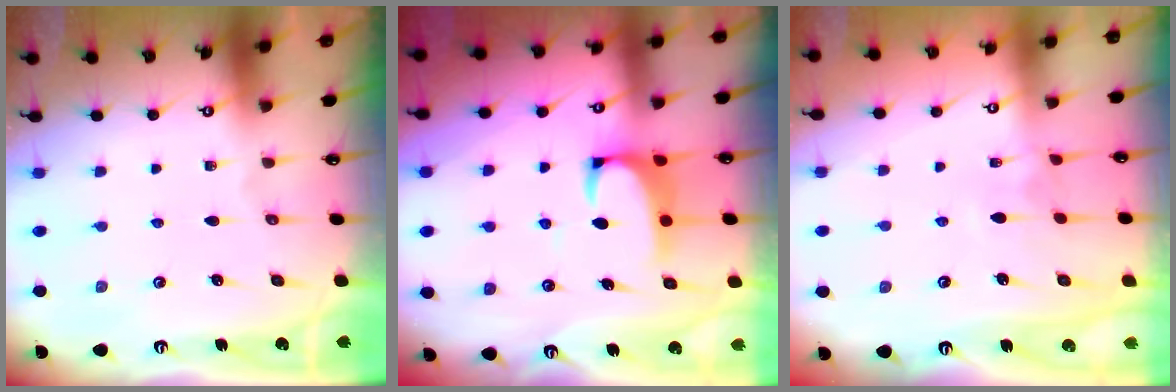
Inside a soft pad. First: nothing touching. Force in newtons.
{"total": 2.1, "press": 1.9, "slide": 0.9}
{"total": 2.4, "press": 2.4, "slide": 0.4}